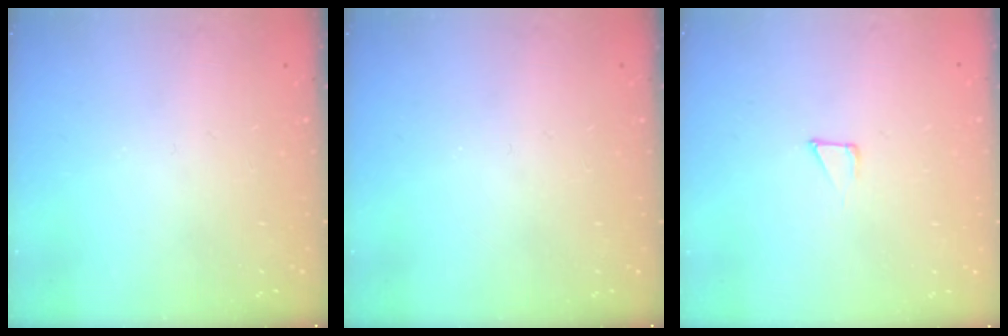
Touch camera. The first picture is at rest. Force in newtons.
{"total": 0.0}
{"total": 3.9, "press": 3.9, "slide": 0.3}